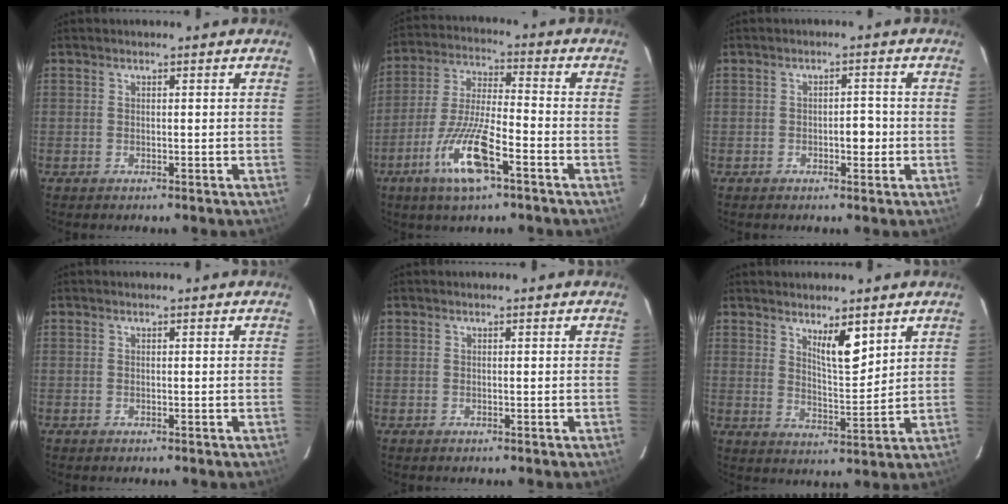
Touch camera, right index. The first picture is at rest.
{"total": 12.4, "force": [-6.2, 2.1, 10.5], "torque": [-0.216, -0.011, -0.116]}
{"total": 2.9, "force": [-0.8, 1.3, 2.5], "torque": [-0.034, 0.006, -0.010]}
{"total": 0.0}
{"total": 0.0}
{"total": 6.1, "force": [3.6, 1.3, 4.7], "torque": [-0.084, -0.012, 0.068]}